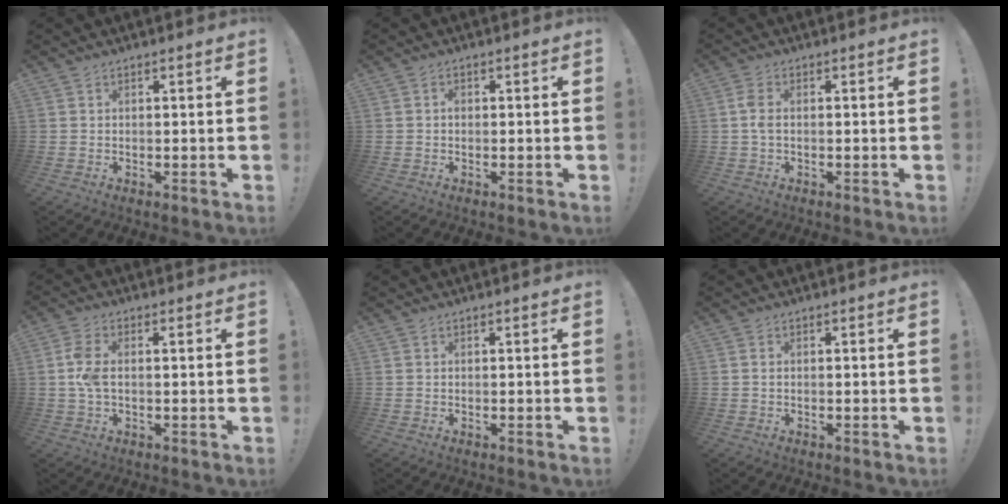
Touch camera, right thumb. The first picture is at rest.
{"total": 0.9, "force": [-0.2, 0.7, 0.6], "torque": [-0.020, 0.007, -0.003]}
{"total": 3.7, "force": [0.1, 1.9, 3.1], "torque": [-0.073, 0.011, 0.002]}
{"total": 5.4, "force": [0.0, 2.6, 4.7], "torque": [-0.096, 0.007, -0.002]}
{"total": 0.0}
{"total": 0.5, "force": [0.1, 0.1, 0.5], "torque": [-0.019, 0.004, 0.004]}